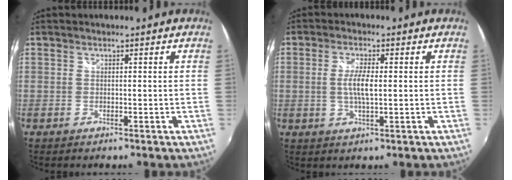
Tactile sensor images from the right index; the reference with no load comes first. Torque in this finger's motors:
{"motor_torque": [0.93, -0.14, 0.57, 0.12]}